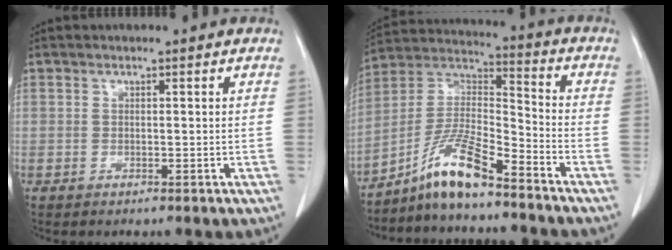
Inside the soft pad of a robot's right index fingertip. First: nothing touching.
{"total": 10.9, "force": [-8.0, 1.2, 7.2], "torque": [-0.152, 0.009, -0.150]}